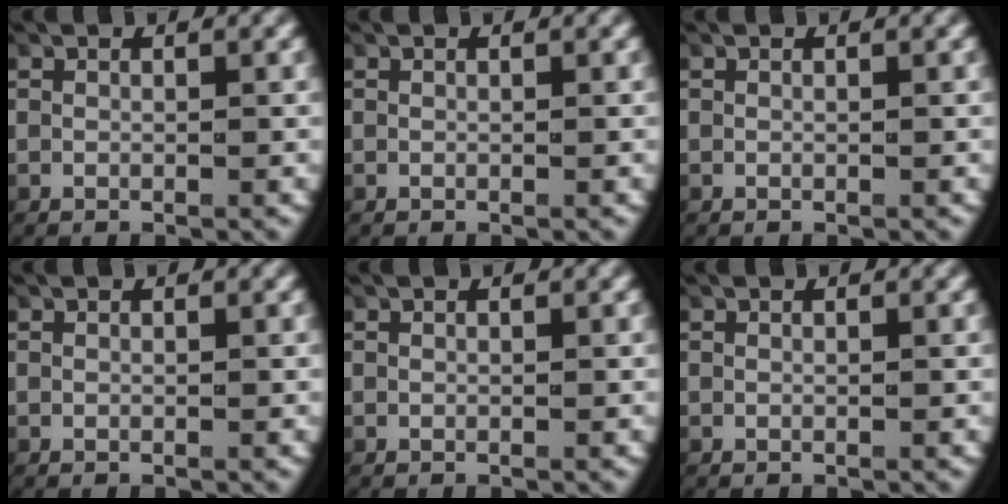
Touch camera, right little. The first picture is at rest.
{"total": 0.0}
{"total": 0.0}
{"total": 0.0}
{"total": 0.0}
{"total": 0.0}